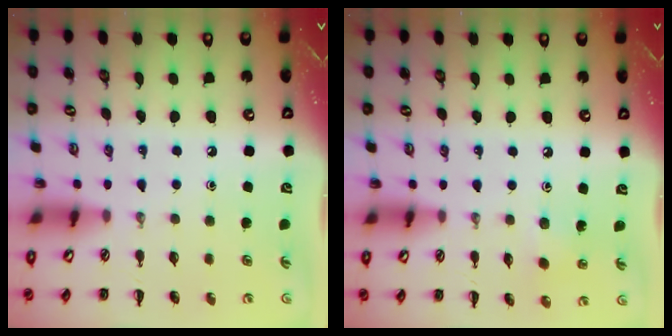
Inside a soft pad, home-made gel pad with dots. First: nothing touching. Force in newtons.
{"total": 2.4, "press": 2.3, "slide": 0.7}